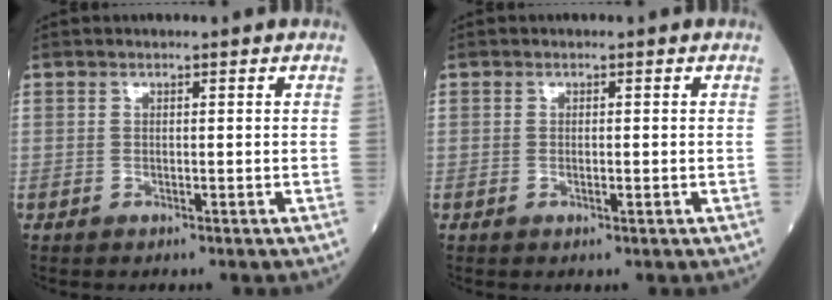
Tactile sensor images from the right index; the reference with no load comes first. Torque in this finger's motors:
{"motor_torque": [-0.13, 0.05, -0.04, -0.01]}